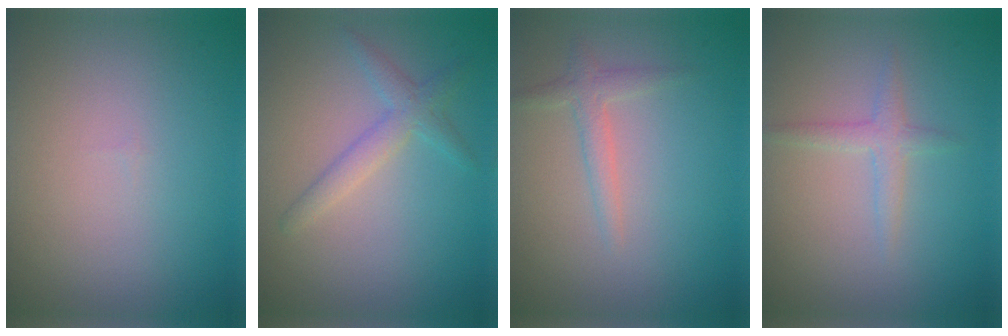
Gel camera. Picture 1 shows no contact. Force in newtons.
{"total": 2.3, "press": 2.3, "slide": 0.1}
{"total": 1.6, "press": 1.6, "slide": 0.1}
{"total": 1.7, "press": 1.7, "slide": 0.1}